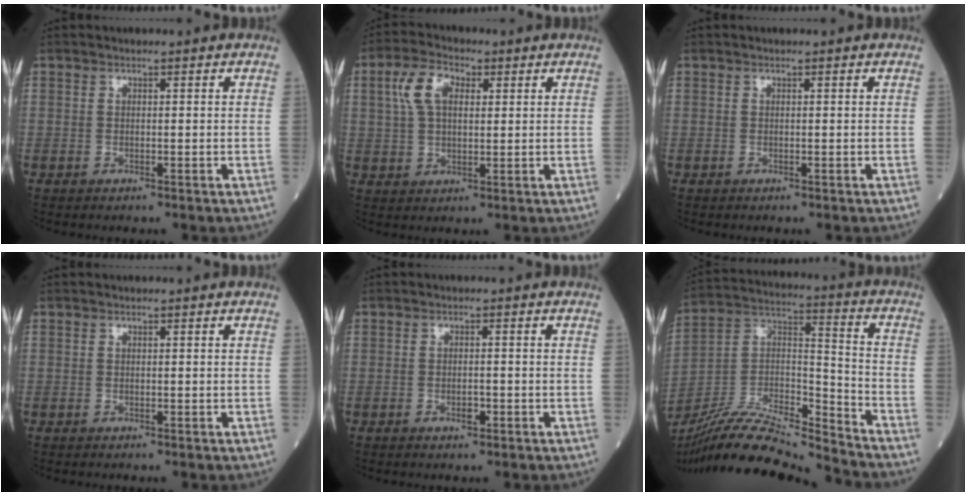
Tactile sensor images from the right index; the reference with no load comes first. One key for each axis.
{"total": 6.8, "fx": 2.2, "fy": 3.6, "fz": 5.3, "tx": -0.119, "ty": 0.018, "tz": 0.044}
{"total": 0.0}
{"total": 0.0}
{"total": 1.7, "fx": -0.7, "fy": 0.5, "fz": 1.4, "tx": -0.027, "ty": 0.000, "tz": -0.009}
{"total": 19.3, "fx": -18.1, "fy": 0.6, "fz": 6.7, "tx": -0.137, "ty": 0.017, "tz": -0.326}